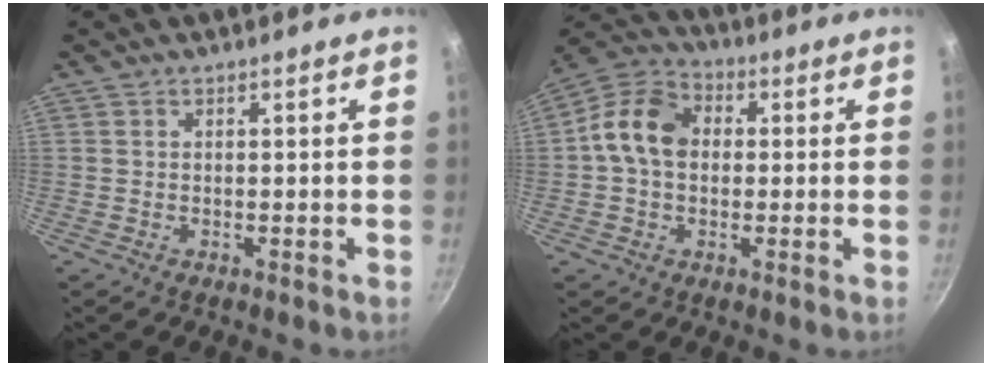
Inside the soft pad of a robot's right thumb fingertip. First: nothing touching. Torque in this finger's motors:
{"motor_torque": [1.20, 3.61, 1.28, -0.55, 0.40]}